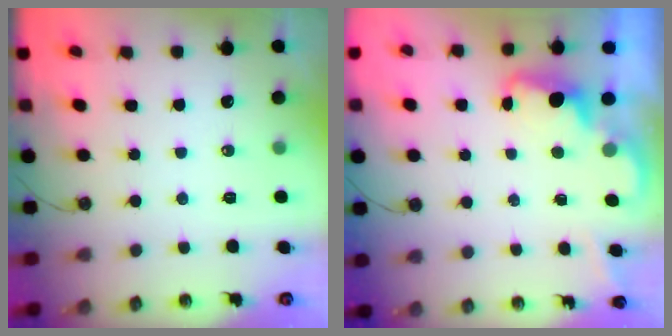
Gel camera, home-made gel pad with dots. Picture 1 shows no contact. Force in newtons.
{"total": 2.1, "press": 2.0, "slide": 0.6}